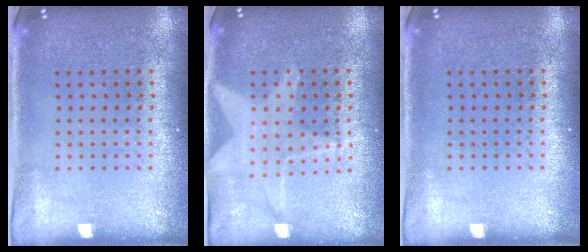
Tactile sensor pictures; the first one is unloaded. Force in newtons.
{"total": 1.2, "press": 1.2, "slide": 0.2}
{"total": 0.0}